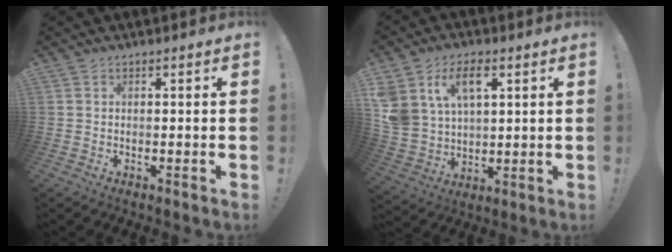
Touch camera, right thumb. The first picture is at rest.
{"total": 11.9, "force": [5.9, 7.9, 6.6], "torque": [-0.127, -0.023, 0.117]}